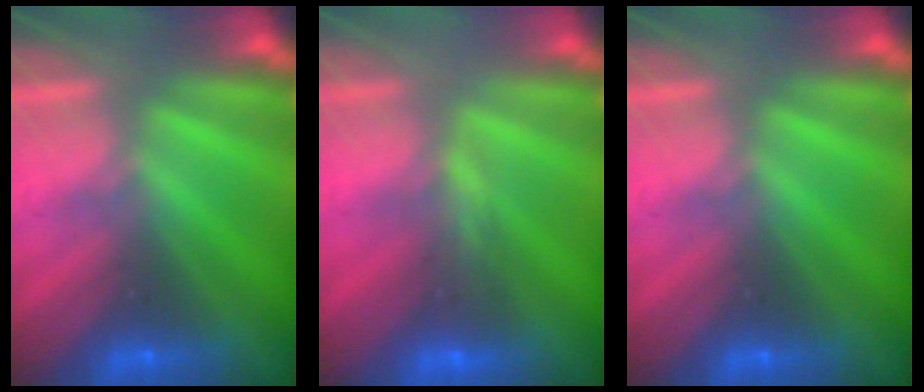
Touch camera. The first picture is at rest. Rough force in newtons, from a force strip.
{"total": 4.8}
{"total": 0.0}